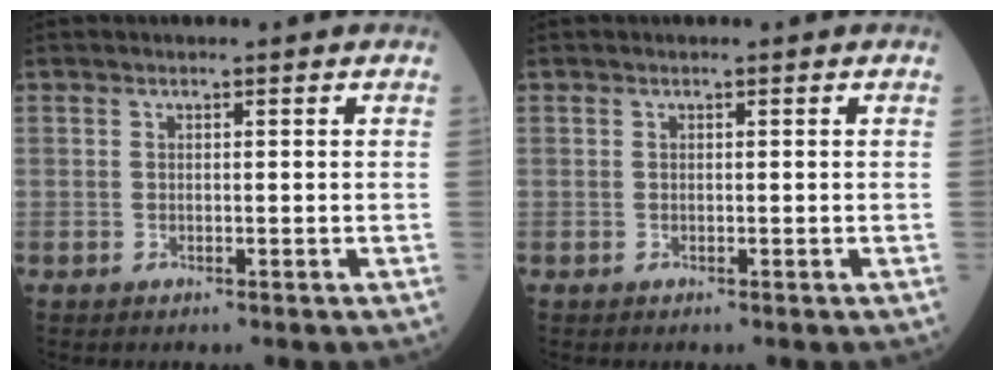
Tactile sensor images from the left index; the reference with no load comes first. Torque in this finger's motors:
{"motor_torque": [-0.23, -0.10, 0.02, 0.01]}